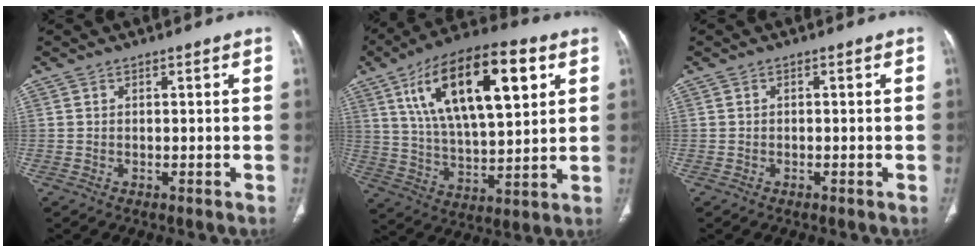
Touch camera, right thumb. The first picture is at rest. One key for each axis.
{"total": 23.6, "fx": 9.0, "fy": 9.8, "fz": 19.5, "tx": -0.314, "ty": -0.014, "tz": 0.153}
{"total": 0.0}